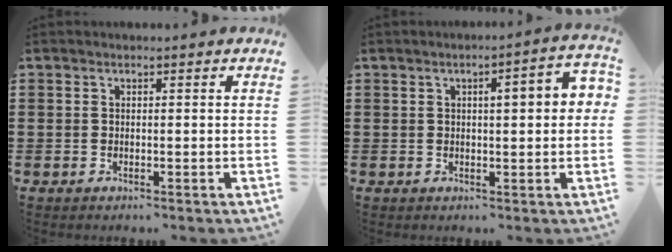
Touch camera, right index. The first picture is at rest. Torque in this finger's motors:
{"motor_torque": [1.27, -0.26, 0.27, 0.09]}